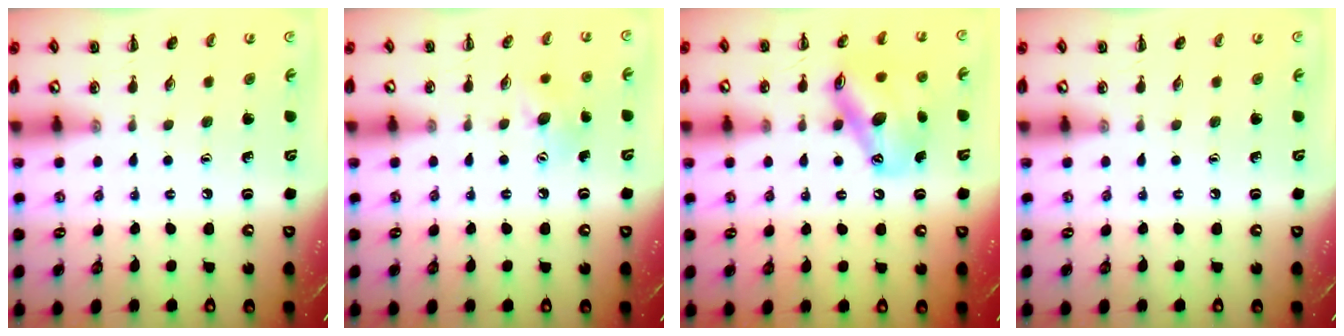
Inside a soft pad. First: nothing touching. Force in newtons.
{"total": 6.9, "press": 6.7, "slide": 1.7}
{"total": 12.4, "press": 11.8, "slide": 3.6}
{"total": 0.0}